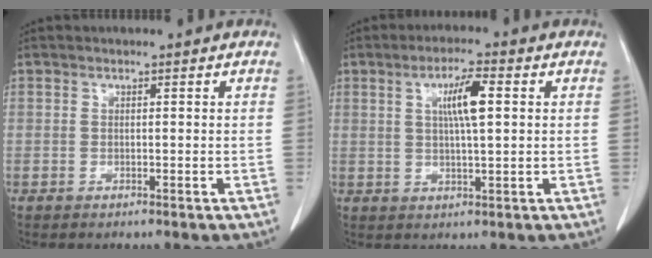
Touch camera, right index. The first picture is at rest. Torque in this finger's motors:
{"motor_torque": [0.27, 0.23, 0.13, 0.06]}